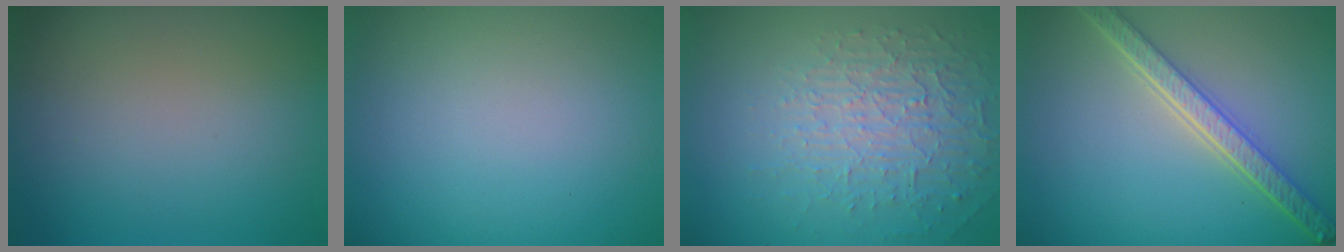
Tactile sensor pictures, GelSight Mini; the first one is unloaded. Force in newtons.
{"total": 0.0}
{"total": 5.1, "press": 3.4, "slide": 3.7}
{"total": 5.3, "press": 4.0, "slide": 3.5}